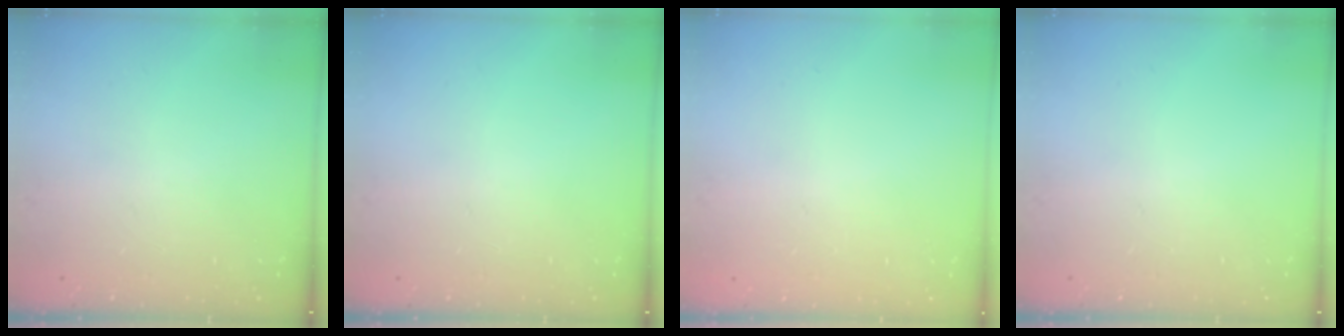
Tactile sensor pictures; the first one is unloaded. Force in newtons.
{"total": 0.0}
{"total": 0.0}
{"total": 0.0}